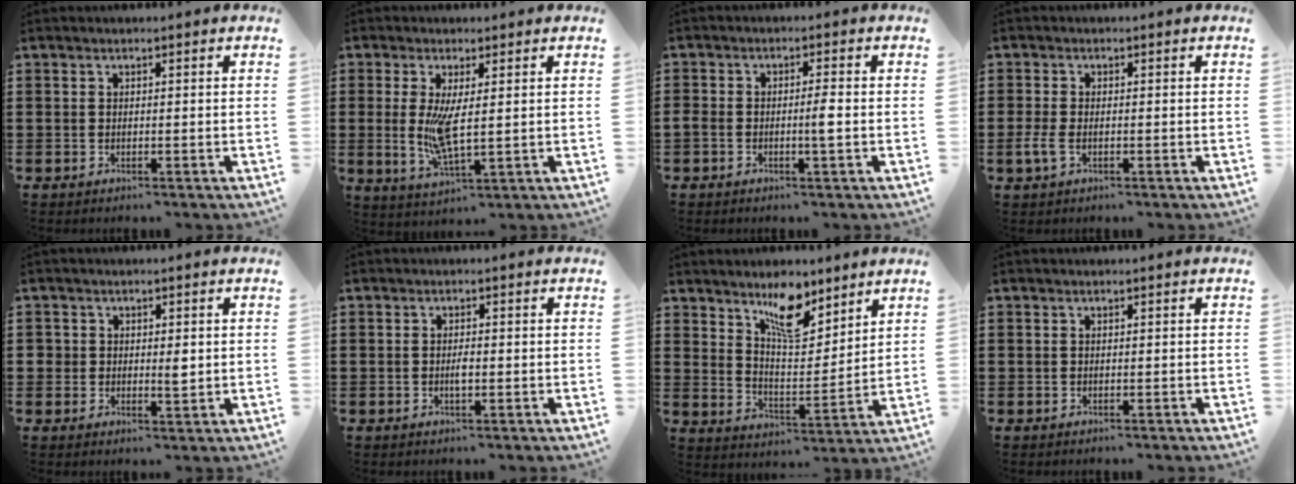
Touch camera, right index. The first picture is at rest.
{"total": 6.5, "force": [0.6, 1.8, 6.2], "torque": [-0.122, -0.011, 0.006]}
{"total": 2.7, "force": [-0.9, 0.3, 2.5], "torque": [-0.053, -0.004, -0.020]}
{"total": 2.4, "force": [-0.8, 1.2, 1.9], "torque": [-0.051, -0.006, -0.018]}
{"total": 2.5, "force": [0.2, 1.7, 1.8], "torque": [-0.031, 0.004, 0.000]}
{"total": 1.7, "force": [-0.4, 0.4, 1.6], "torque": [-0.039, -0.003, -0.010]}
{"total": 9.4, "force": [6.6, 3.5, 5.7], "torque": [-0.097, -0.025, 0.114]}
{"total": 0.0}